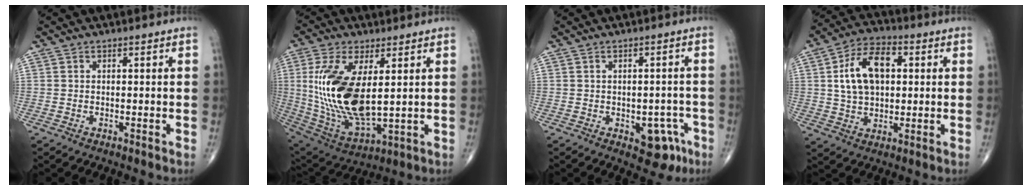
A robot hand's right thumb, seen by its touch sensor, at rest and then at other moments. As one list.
[{"total": 19.5, "force": [2.6, 8.8, 17.2], "torque": [-0.352, -0.023, 0.065]}, {"total": 6.8, "force": [-3.0, 4.2, 4.6], "torque": [-0.024, 0.019, -0.030]}, {"total": 13.0, "force": [2.4, 8.1, 9.9], "torque": [-0.161, 0.013, 0.038]}]